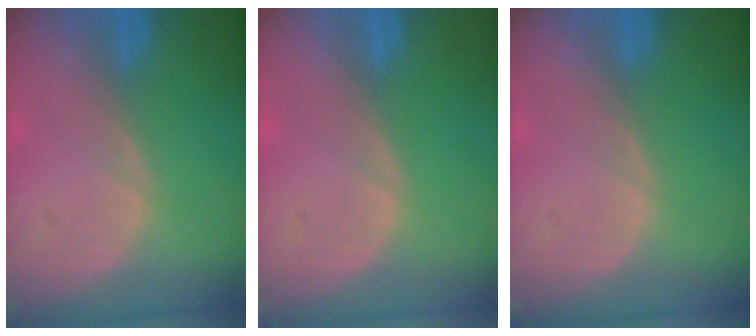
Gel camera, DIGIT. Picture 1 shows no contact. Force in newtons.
{"total": 0.0}
{"total": 0.0}